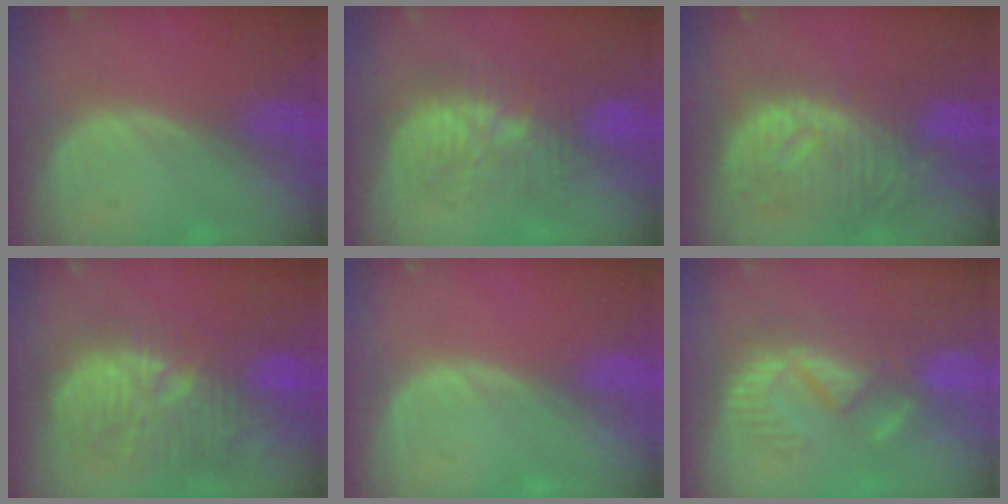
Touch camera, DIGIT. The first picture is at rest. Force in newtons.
{"total": 9.3, "press": 9.1, "slide": 1.6}
{"total": 11.3, "press": 9.9, "slide": 5.6}
{"total": 12.0, "press": 11.5, "slide": 3.4}
{"total": 0.0}
{"total": 8.3, "press": 7.8, "slide": 2.8}